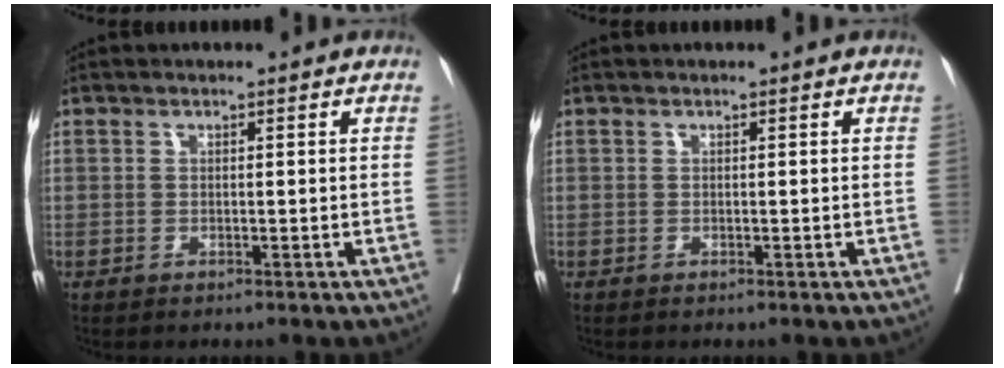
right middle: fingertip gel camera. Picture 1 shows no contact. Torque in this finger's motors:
{"motor_torque": [0.00, 0.00, 0.00, 0.00]}